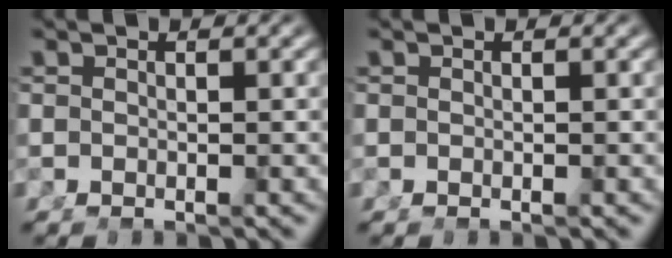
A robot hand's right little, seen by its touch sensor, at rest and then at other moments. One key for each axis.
{"total": 0.0}